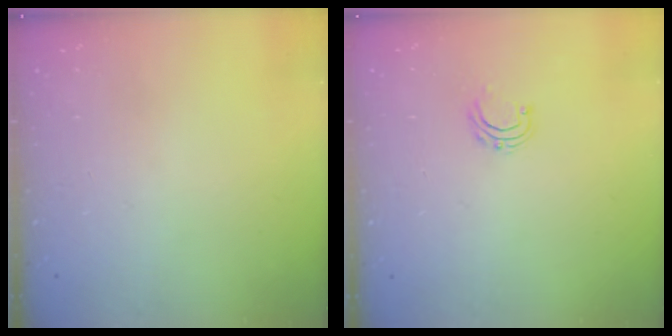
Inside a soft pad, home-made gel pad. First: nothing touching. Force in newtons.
{"total": 5.9, "press": 5.9, "slide": 0.5}